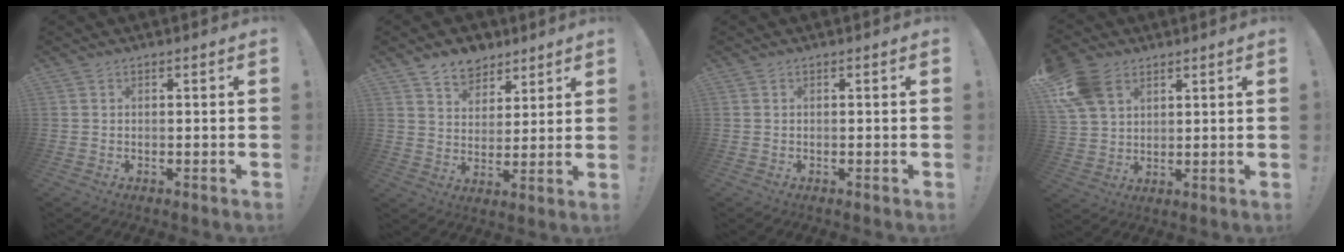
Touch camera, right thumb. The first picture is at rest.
{"total": 8.4, "force": [6.4, 5.2, 1.3], "torque": [-0.018, -0.047, 0.124]}
{"total": 0.0}
{"total": 11.6, "force": [5.9, 8.1, 6.0], "torque": [-0.120, -0.017, 0.118]}